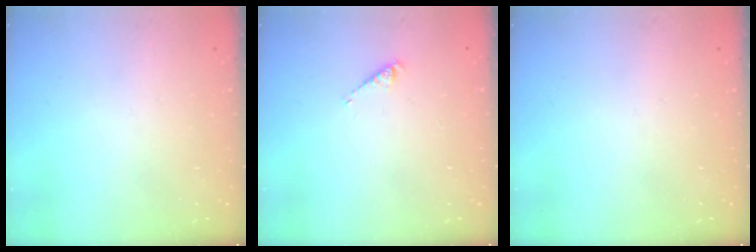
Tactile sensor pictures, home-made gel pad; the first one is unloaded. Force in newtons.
{"total": 2.4, "press": 2.4, "slide": 0.5}
{"total": 0.0}